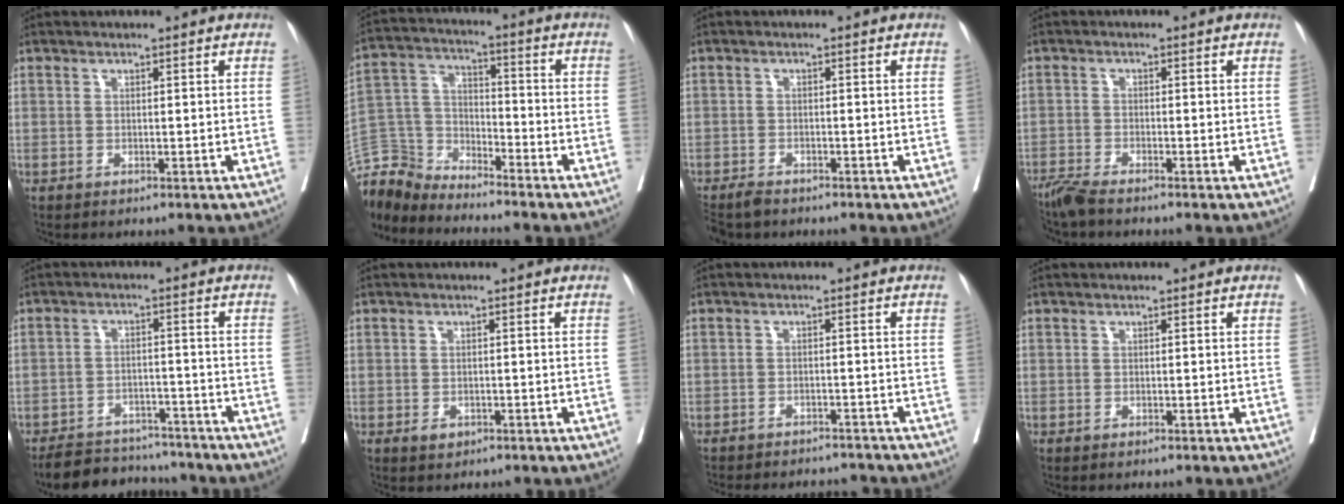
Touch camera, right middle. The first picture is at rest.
{"total": 10.3, "force": [-10.2, 1.3, 0.0], "torque": [-0.002, 0.026, -0.206]}
{"total": 3.4, "force": [-3.0, 1.2, 1.2], "torque": [-0.019, -0.008, -0.052]}
{"total": 3.2, "force": [-2.8, -0.1, 1.4], "torque": [-0.030, -0.010, -0.058]}
{"total": 9.3, "force": [-8.6, 3.1, 1.7], "torque": [-0.016, 0.007, -0.124]}
{"total": 1.0, "force": [-0.2, 0.6, 0.8], "torque": [-0.012, 0.001, 0.004]}
{"total": 9.8, "force": [-9.2, 2.0, 2.5], "torque": [-0.044, 0.005, -0.109]}
{"total": 0.0}